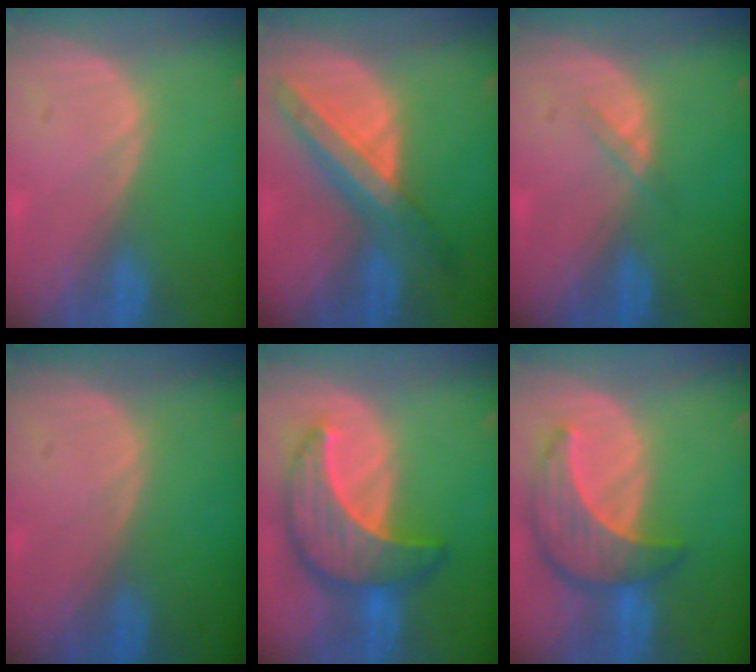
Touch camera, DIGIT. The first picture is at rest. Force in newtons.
{"total": 8.5, "press": 7.5, "slide": 3.9}
{"total": 1.3, "press": 1.3, "slide": 0.2}
{"total": 0.0}
{"total": 10.0, "press": 10.0, "slide": 0.8}
{"total": 8.6, "press": 7.7, "slide": 3.8}